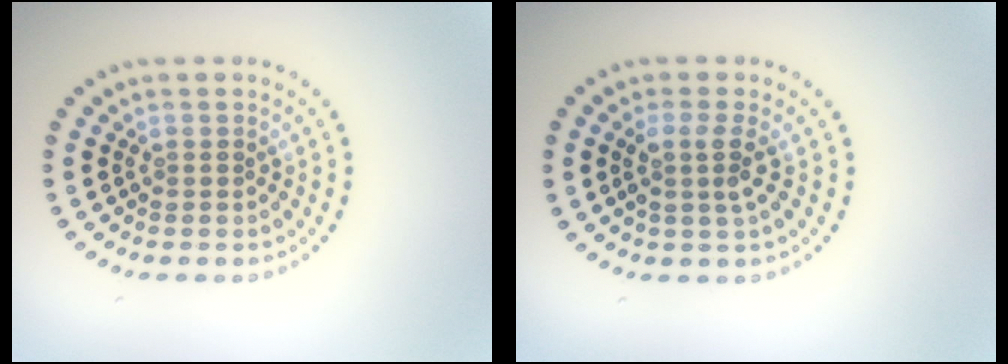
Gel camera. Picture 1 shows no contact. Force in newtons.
{"total": 2.2, "press": 1.7, "slide": 1.3}